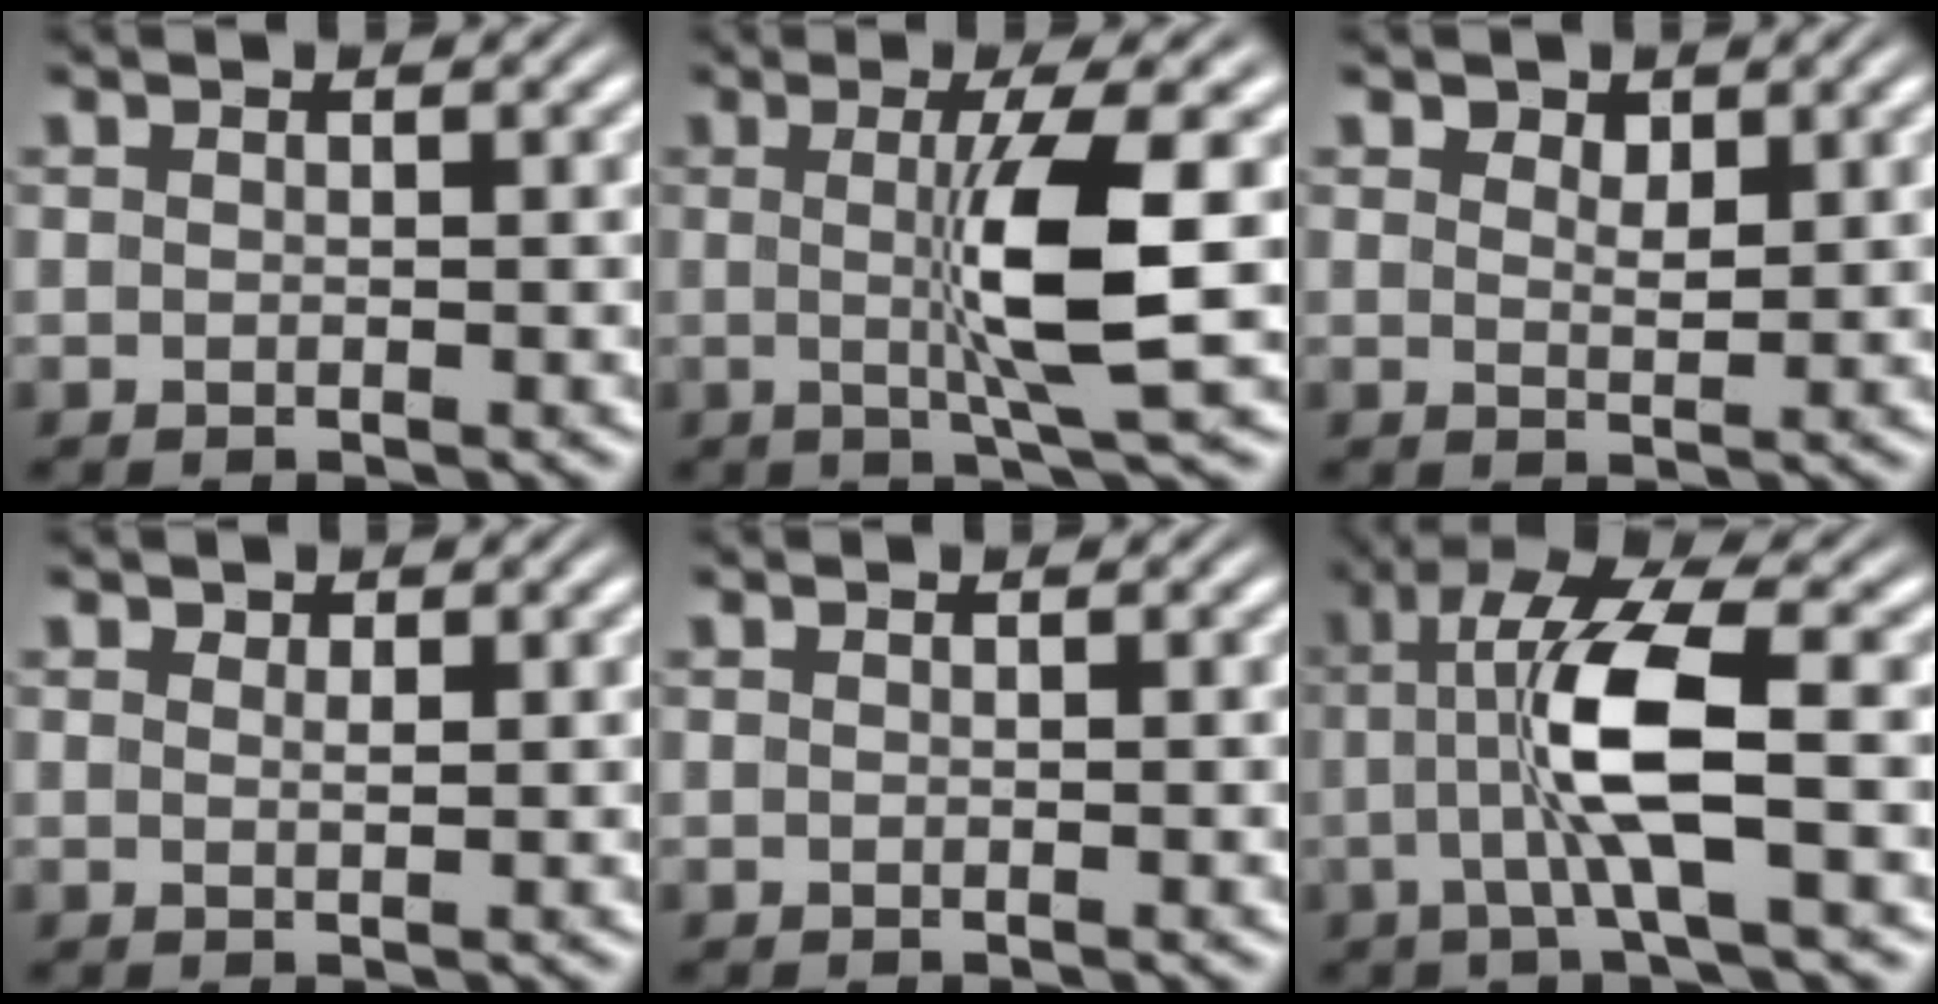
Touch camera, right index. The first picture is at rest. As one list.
[{"total": 5.9, "force": [0.4, 0.0, 5.9], "torque": [-0.106, -0.009, 0.011]}, {"total": 1.7, "force": [1.2, 0.7, 0.9], "torque": [-0.015, -0.013, 0.026]}, {"total": 0.7, "force": [0.6, 0.1, 0.4], "torque": [-0.006, -0.008, 0.014]}, {"total": 0.0}, {"total": 6.6, "force": [0.6, 1.7, 6.3], "torque": [-0.120, -0.002, 0.008]}]